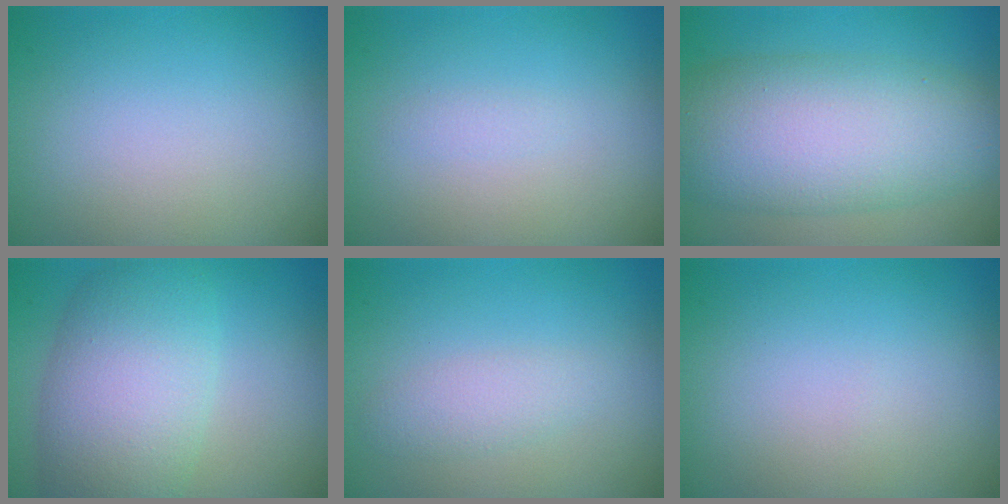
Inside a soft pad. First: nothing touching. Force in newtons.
{"total": 0.6, "press": 0.6, "slide": 0.1}
{"total": 10.0, "press": 10.0, "slide": 0.2}
{"total": 7.9, "press": 7.9, "slide": 0.3}
{"total": 1.7, "press": 1.7, "slide": 0.1}
{"total": 0.0}